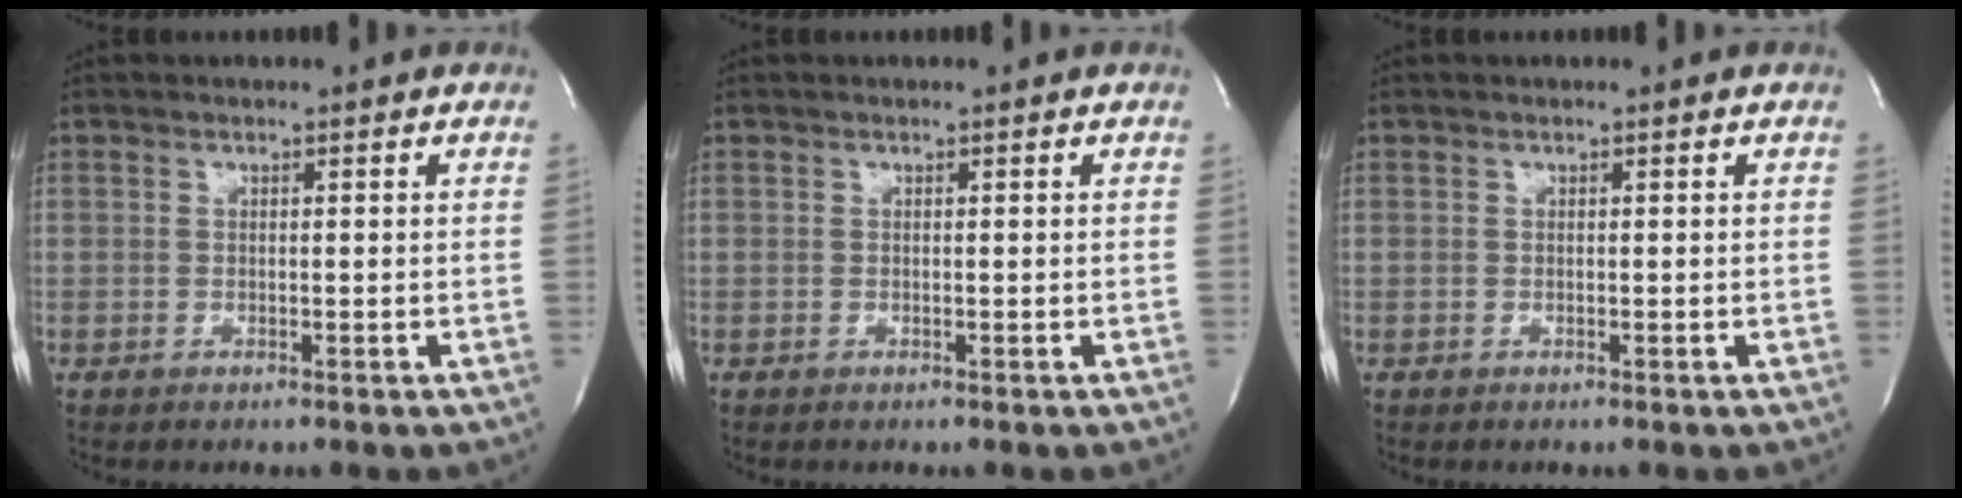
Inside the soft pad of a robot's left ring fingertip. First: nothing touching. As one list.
[{"total": 0.0}, {"total": 0.0}]